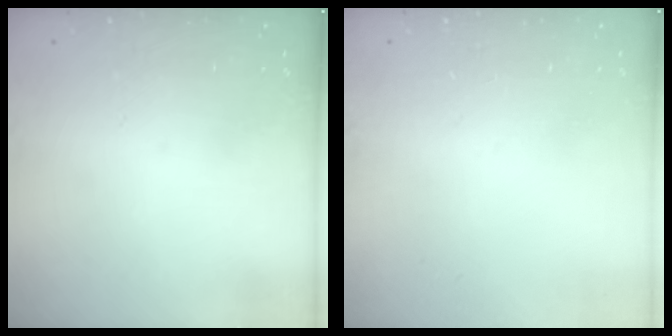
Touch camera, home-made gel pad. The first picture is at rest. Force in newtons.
{"total": 0.0}